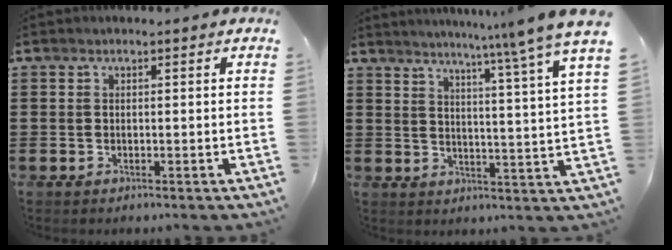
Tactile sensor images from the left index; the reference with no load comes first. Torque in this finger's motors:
{"motor_torque": [1.14, -1.00, 1.05, 0.21]}